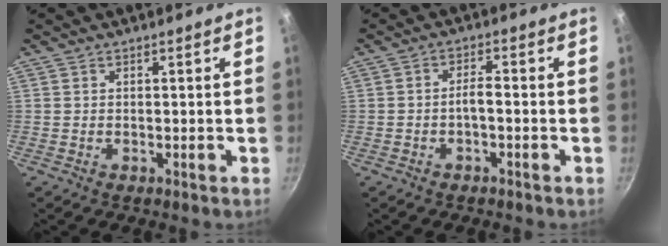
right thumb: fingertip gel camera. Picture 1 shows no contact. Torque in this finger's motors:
{"motor_torque": [0.04, 0.21, 0.52, -0.36, 0.00]}